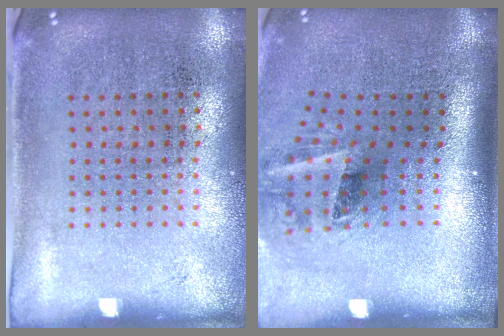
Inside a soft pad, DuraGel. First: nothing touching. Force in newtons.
{"total": 2.0, "press": 1.2, "slide": 1.6}